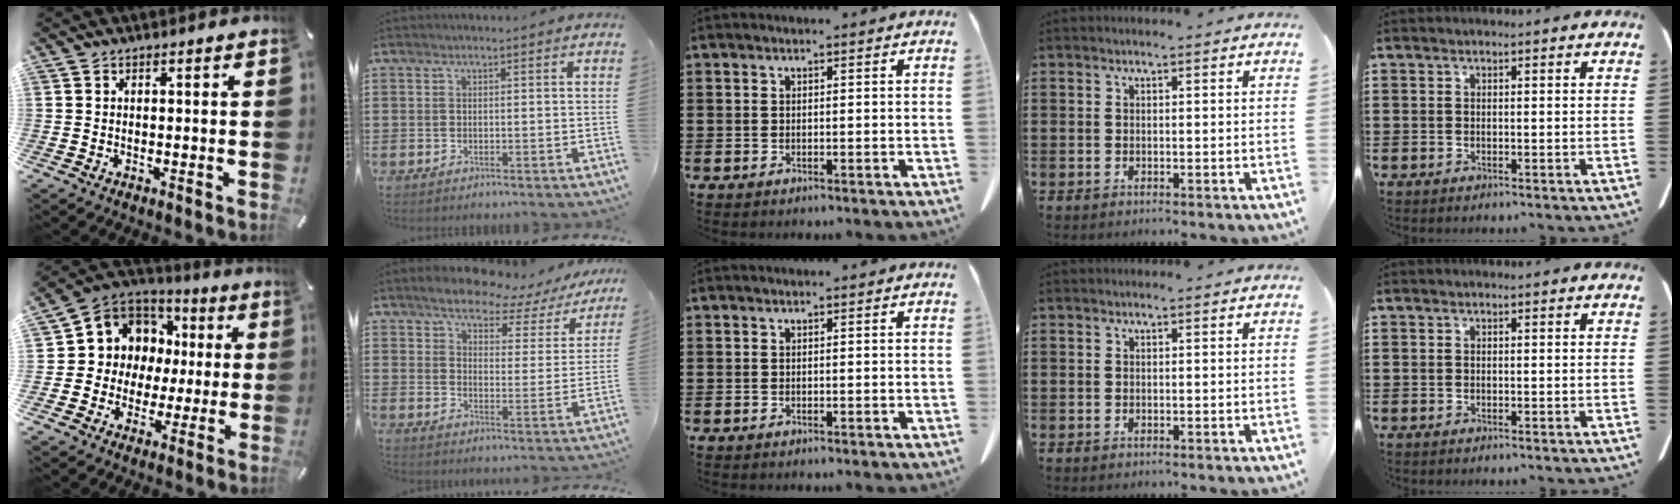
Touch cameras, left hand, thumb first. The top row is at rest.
{"thumb": {"total": 10.1, "force": [2.3, 9.8, 1.2], "torque": [-0.039, -0.031, 0.051]}, "index": {"total": 5.5, "force": [5.0, 1.6, 1.7], "torque": [-0.053, -0.029, 0.081]}}